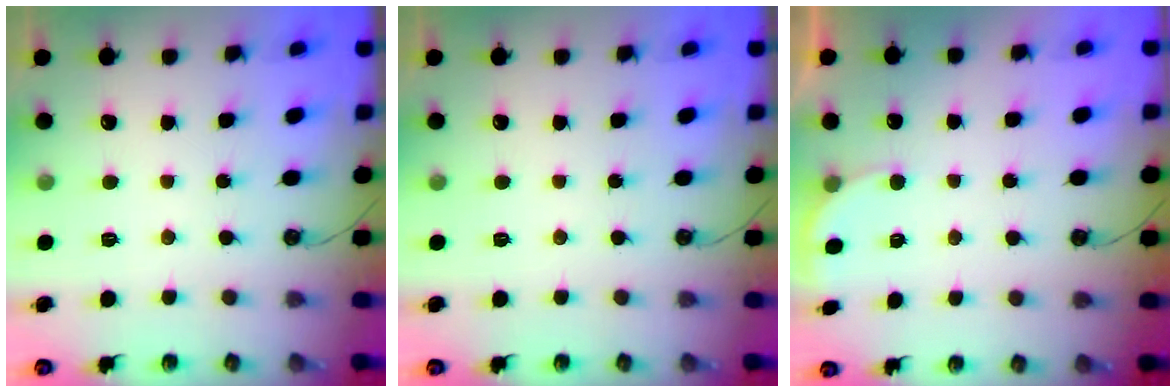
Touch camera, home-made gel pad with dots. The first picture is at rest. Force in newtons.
{"total": 0.0}
{"total": 2.5, "press": 2.4, "slide": 0.7}